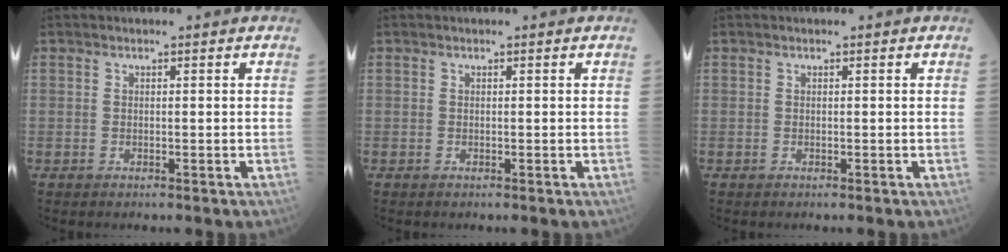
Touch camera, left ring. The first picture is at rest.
{"total": 0.0}
{"total": 0.0}